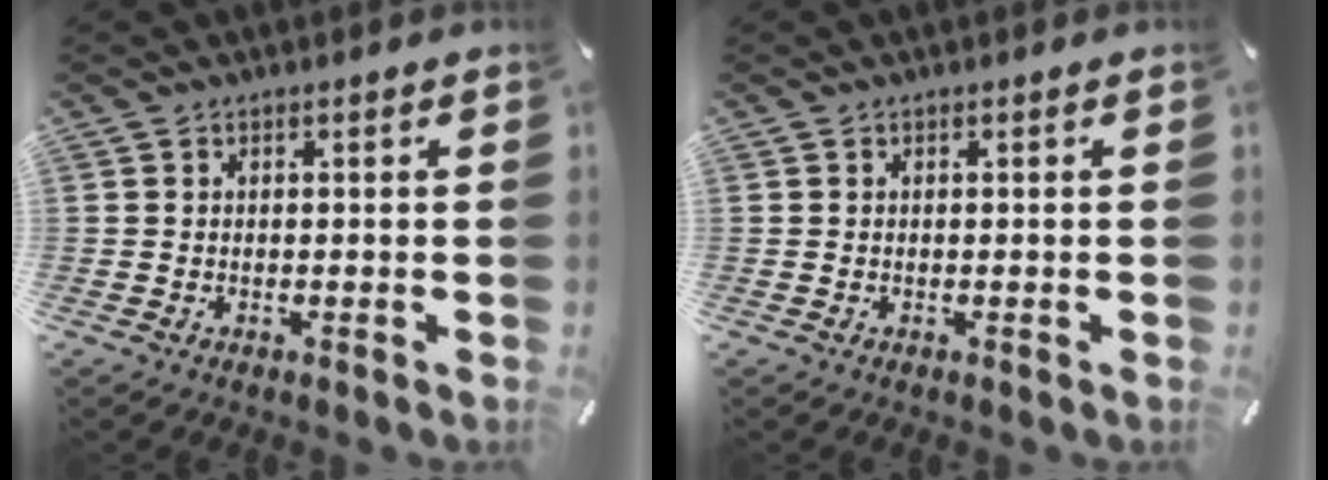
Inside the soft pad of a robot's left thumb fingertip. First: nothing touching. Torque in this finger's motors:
{"motor_torque": [0.00, 0.00, 0.00, 0.00, 0.00]}